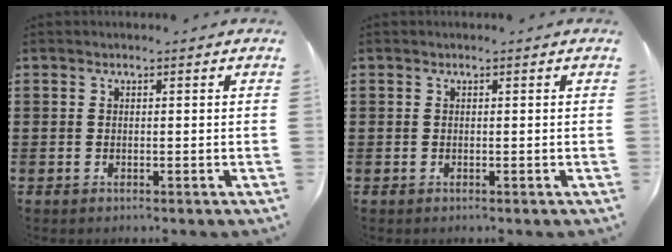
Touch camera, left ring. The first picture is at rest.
{"total": 0.0}